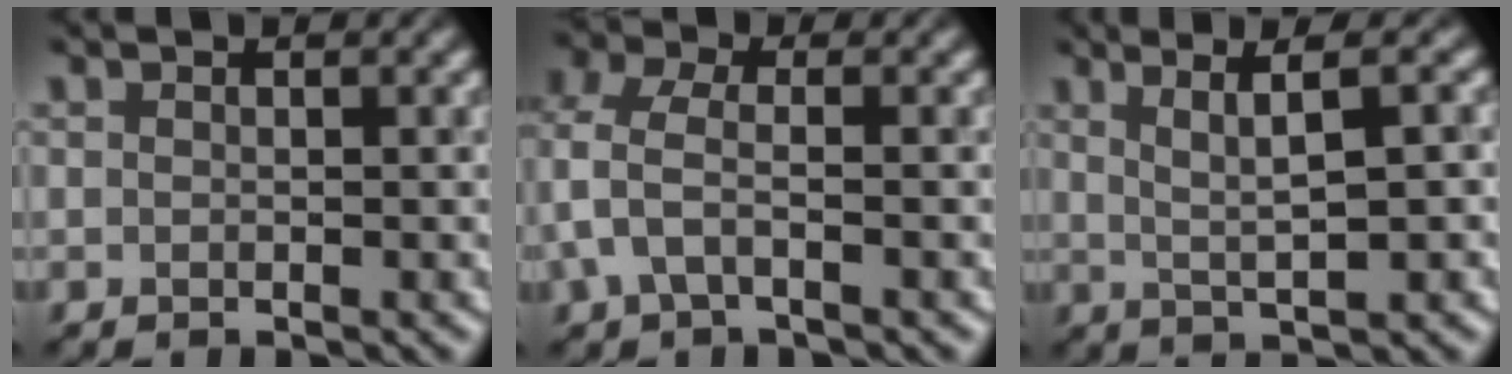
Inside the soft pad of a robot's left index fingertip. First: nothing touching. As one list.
[{"total": 2.8, "force": [-0.3, 1.6, 2.2], "torque": [-0.059, 0.013, -0.012]}, {"total": 4.3, "force": [1.3, 0.7, 4.0], "torque": [-0.067, 0.007, 0.030]}]